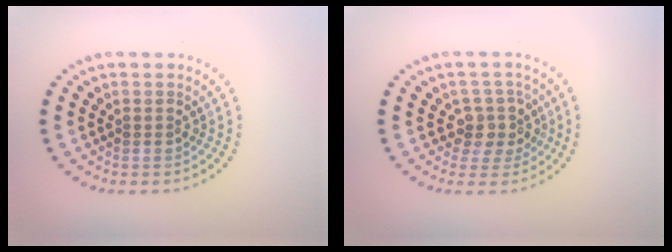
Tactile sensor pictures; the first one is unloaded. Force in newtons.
{"total": 3.1, "press": 2.4, "slide": 1.9}